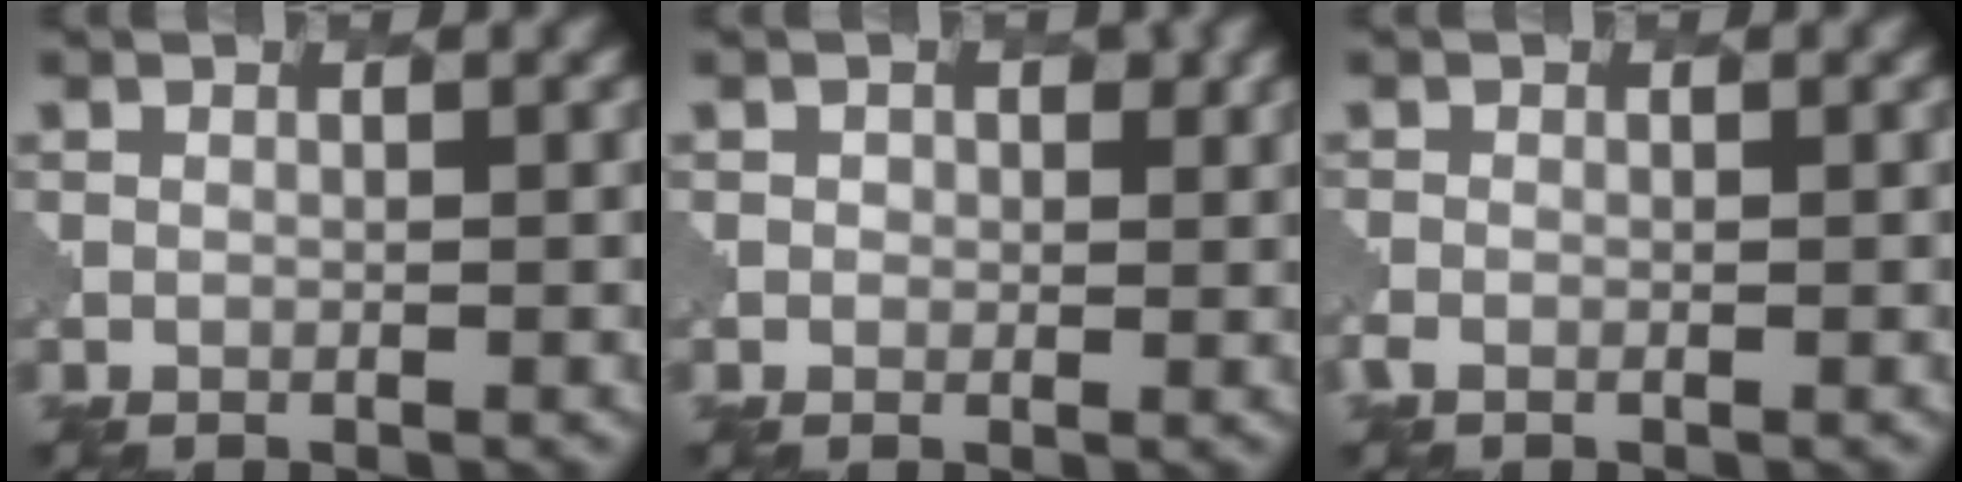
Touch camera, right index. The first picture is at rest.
{"total": 1.2, "force": [0.5, 1.1, 0.4], "torque": [-0.001, -0.003, 0.007]}
{"total": 0.9, "force": [-0.7, 0.3, 0.5], "torque": [-0.011, -0.005, -0.016]}